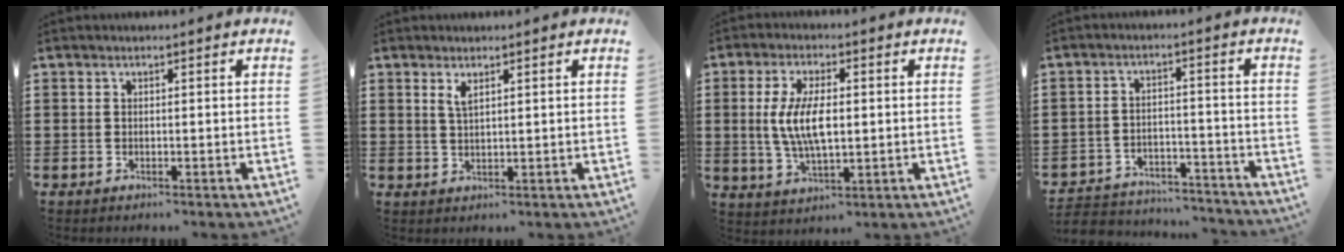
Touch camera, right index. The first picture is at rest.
{"total": 2.0, "force": [1.2, 0.5, 1.4], "torque": [-0.031, 0.002, 0.022]}
{"total": 7.8, "force": [0.2, 3.3, 7.1], "torque": [-0.155, 0.003, -0.002]}
{"total": 4.1, "force": [-4.0, 1.0, 0.4], "torque": [-0.019, 0.007, -0.086]}